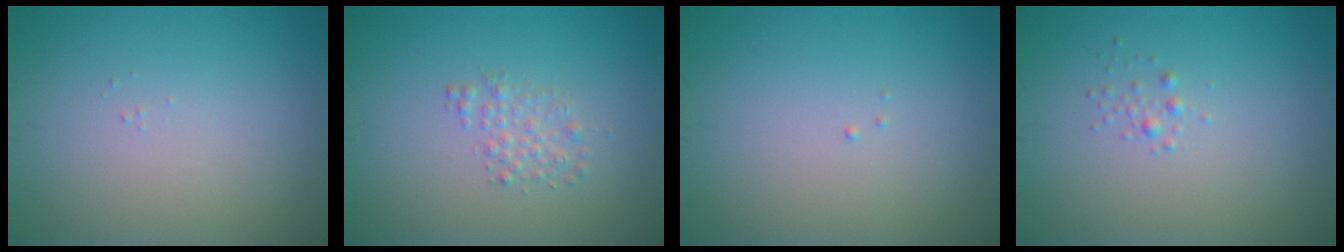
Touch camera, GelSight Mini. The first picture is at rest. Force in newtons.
{"total": 1.6, "press": 1.6, "slide": 0.0}
{"total": 0.0}
{"total": 0.7, "press": 0.7, "slide": 0.0}